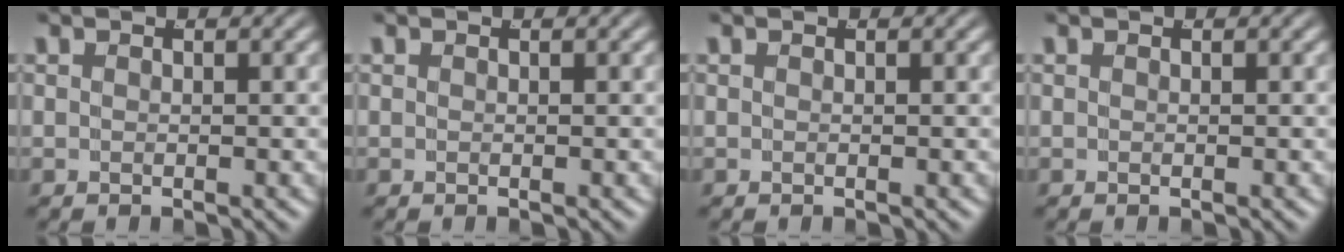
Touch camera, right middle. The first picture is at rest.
{"total": 0.0}
{"total": 0.0}
{"total": 0.0}